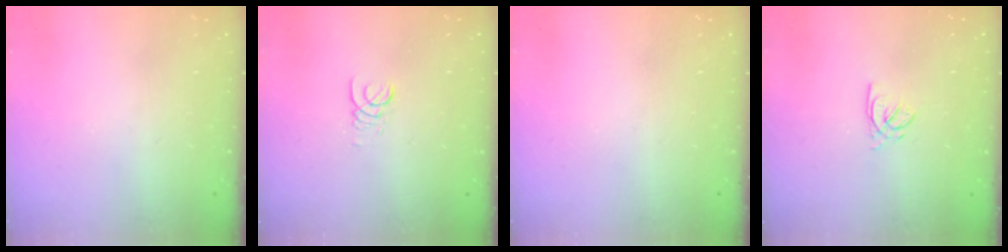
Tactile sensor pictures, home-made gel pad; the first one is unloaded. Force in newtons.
{"total": 1.4, "press": 1.4, "slide": 0.2}
{"total": 0.0}
{"total": 2.2, "press": 2.2, "slide": 0.3}